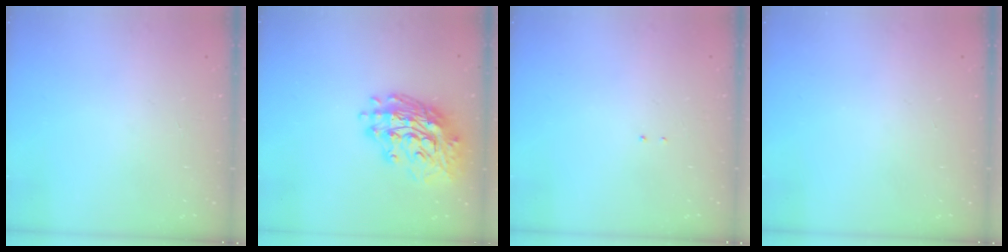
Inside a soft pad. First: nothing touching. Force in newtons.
{"total": 17.0, "press": 16.9, "slide": 2.2}
{"total": 1.3, "press": 1.2, "slide": 0.6}
{"total": 0.0}